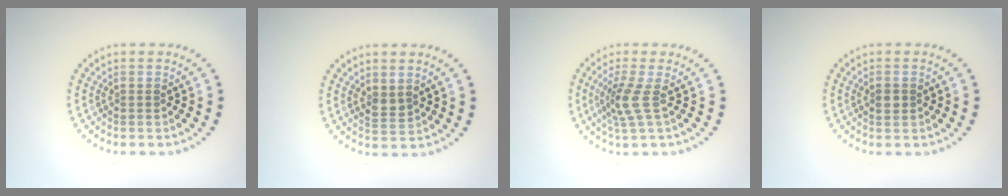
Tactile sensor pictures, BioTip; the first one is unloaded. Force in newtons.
{"total": 1.4, "press": 1.3, "slide": 0.6}
{"total": 2.5, "press": 1.9, "slide": 1.7}
{"total": 1.4, "press": 1.4, "slide": 0.1}